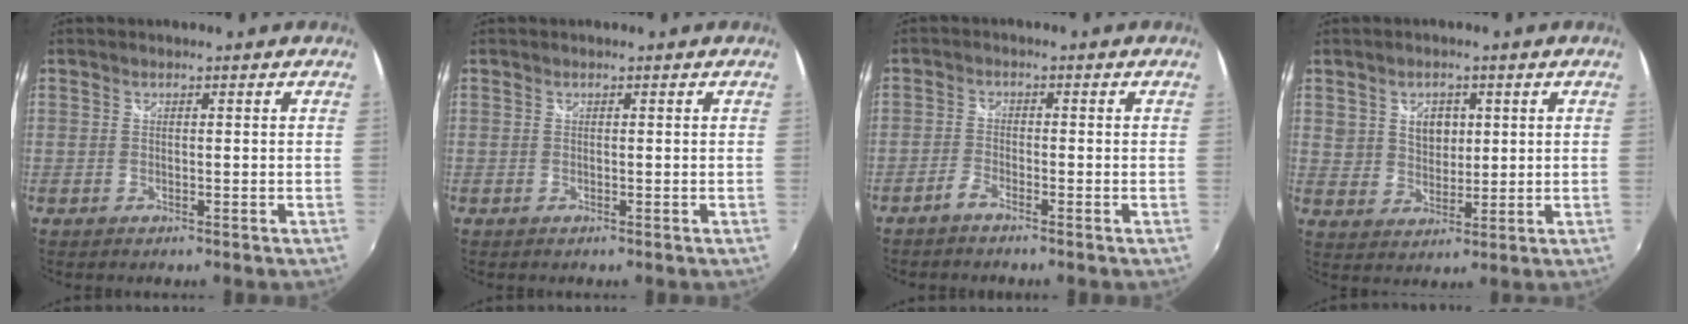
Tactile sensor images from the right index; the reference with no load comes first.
{"total": 0.0}
{"total": 2.1, "force": [-1.8, 0.4, 0.9], "torque": [-0.030, 0.004, -0.040]}
{"total": 6.0, "force": [2.1, 4.8, 3.0], "torque": [-0.042, 0.007, 0.044]}